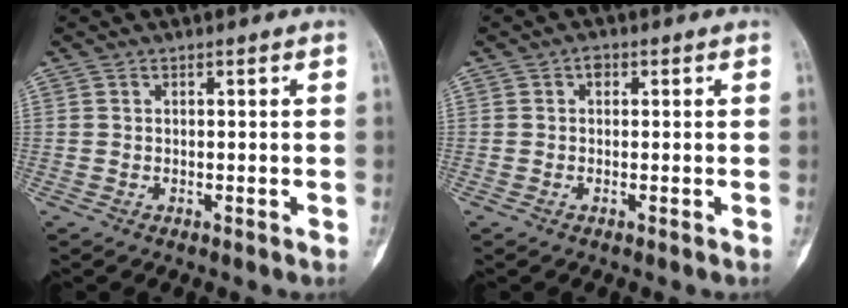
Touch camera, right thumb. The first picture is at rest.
{"total": 1.3, "force": [0.2, 0.9, 1.0], "torque": [-0.011, 0.005, -0.003]}